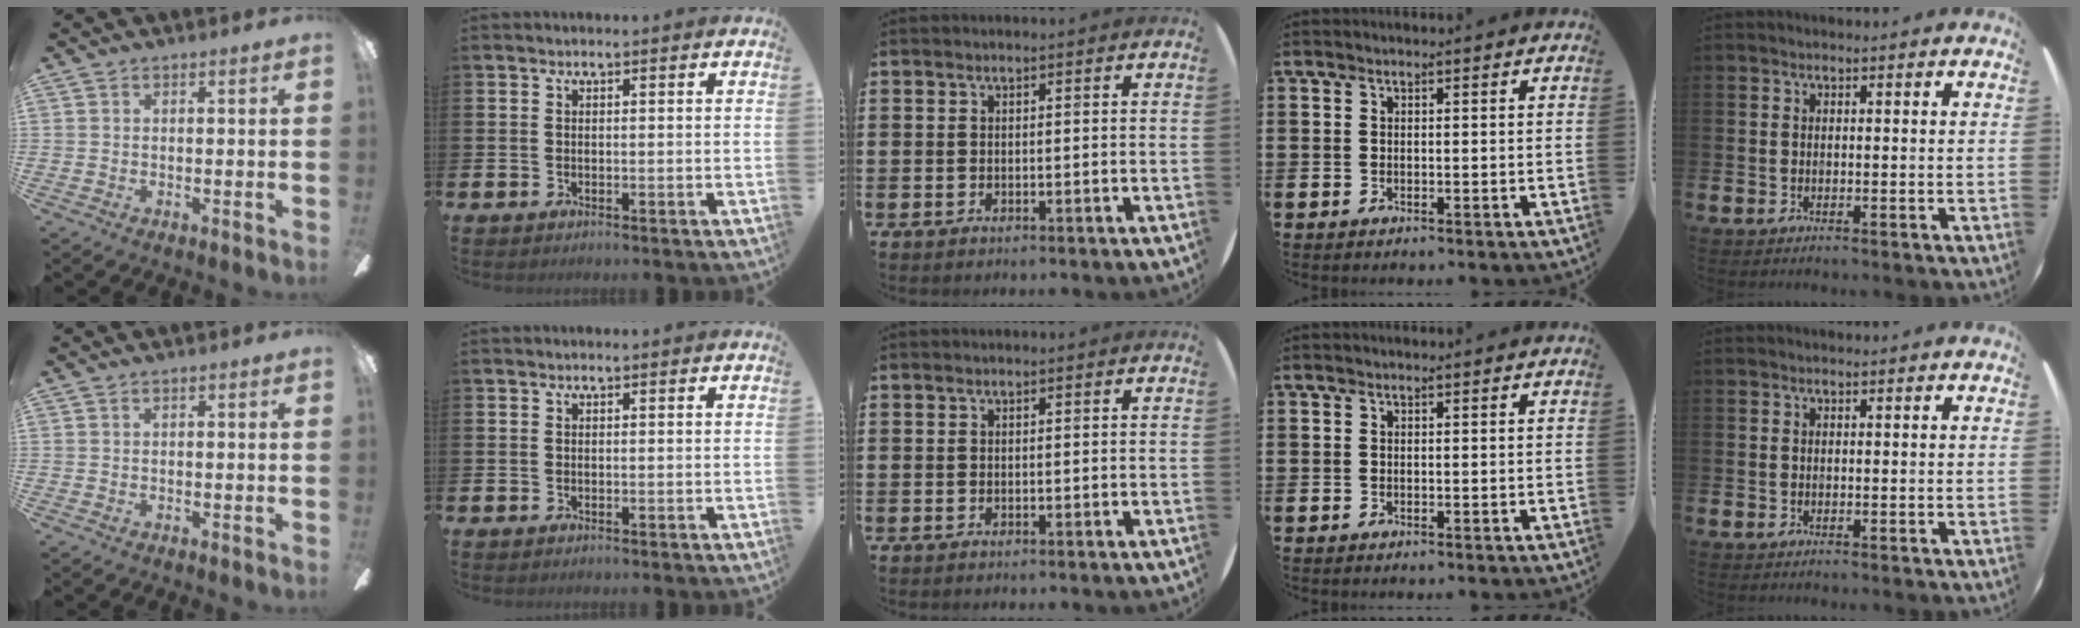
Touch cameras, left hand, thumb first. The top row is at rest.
{}